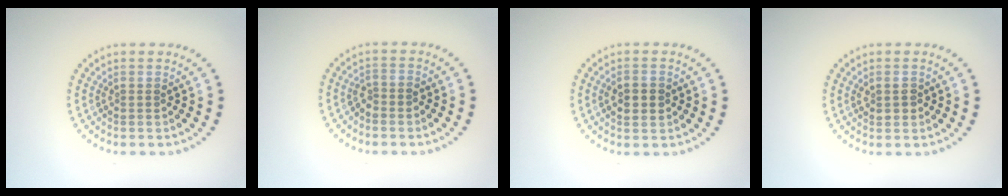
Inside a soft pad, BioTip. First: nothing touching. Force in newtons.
{"total": 1.3, "press": 1.1, "slide": 0.7}
{"total": 3.1, "press": 3.1, "slide": 0.0}
{"total": 1.5, "press": 1.4, "slide": 0.4}